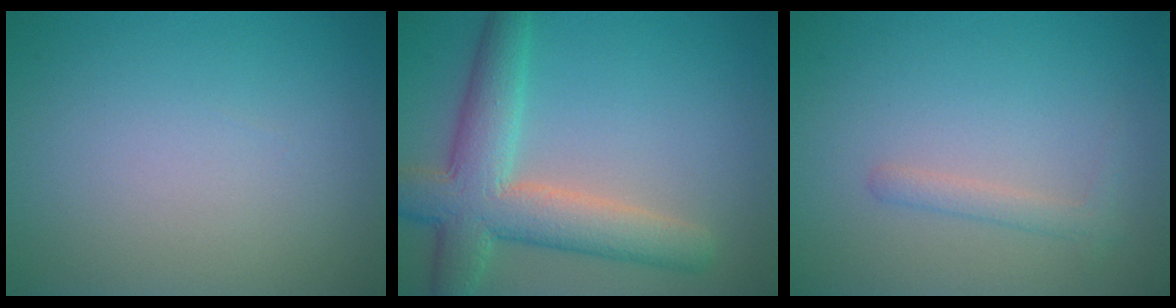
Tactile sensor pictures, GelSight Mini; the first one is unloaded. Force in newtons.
{"total": 7.3, "press": 7.3, "slide": 0.4}
{"total": 1.3, "press": 1.3, "slide": 0.1}